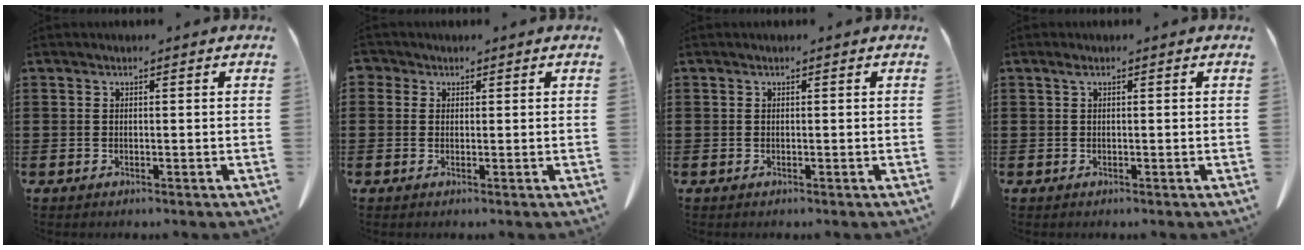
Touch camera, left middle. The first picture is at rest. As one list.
[{"total": 1.3, "force": [0.5, 1.2, 0.3], "torque": [-0.010, 0.006, 0.009]}, {"total": 0.0}, {"total": 0.7, "force": [0.2, 0.2, 0.6], "torque": [-0.015, 0.003, 0.003]}]